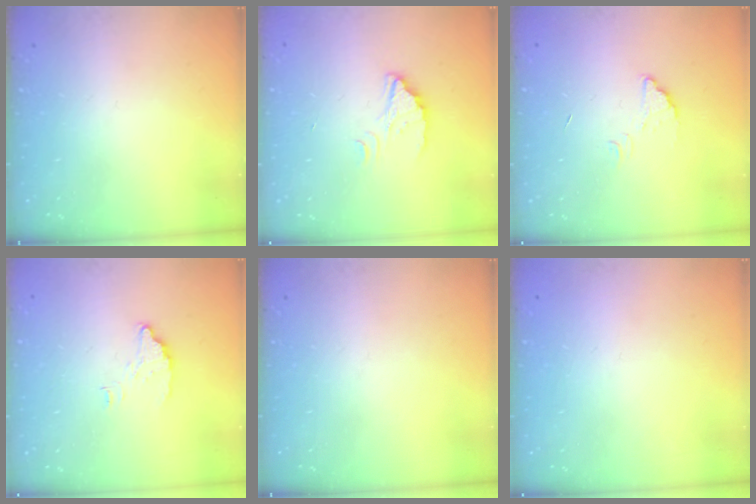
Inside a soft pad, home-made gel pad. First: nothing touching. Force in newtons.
{"total": 2.7, "press": 2.7, "slide": 0.1}
{"total": 3.8, "press": 3.8, "slide": 0.3}
{"total": 3.7, "press": 3.7, "slide": 0.2}
{"total": 0.0}
{"total": 2.1, "press": 2.1, "slide": 0.1}